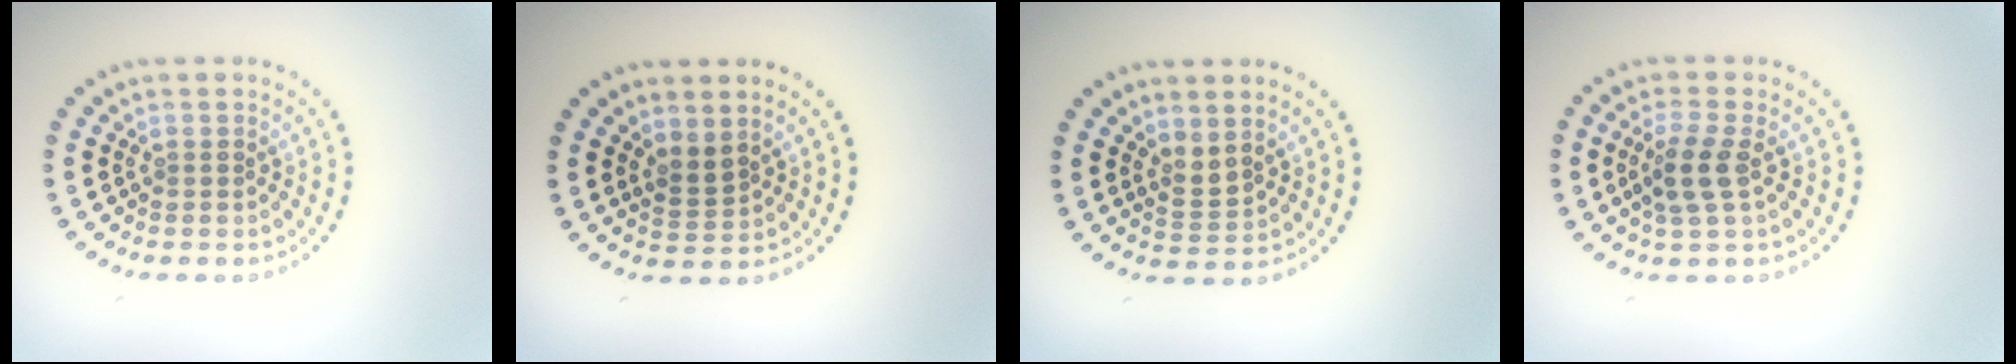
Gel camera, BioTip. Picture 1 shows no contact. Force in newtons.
{"total": 1.7, "press": 1.2, "slide": 1.1}
{"total": 1.5, "press": 1.2, "slide": 0.9}
{"total": 2.8, "press": 2.5, "slide": 1.1}